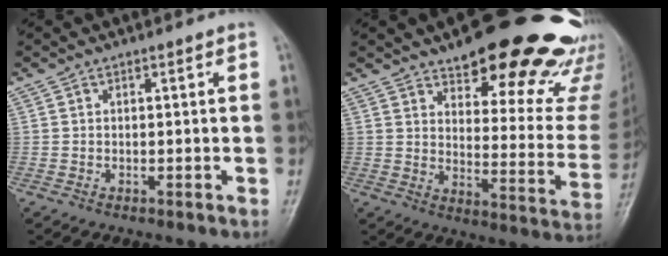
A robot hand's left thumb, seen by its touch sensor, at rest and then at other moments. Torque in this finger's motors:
{"motor_torque": [0.45, 0.24, 1.33, -1.39, 0.05]}